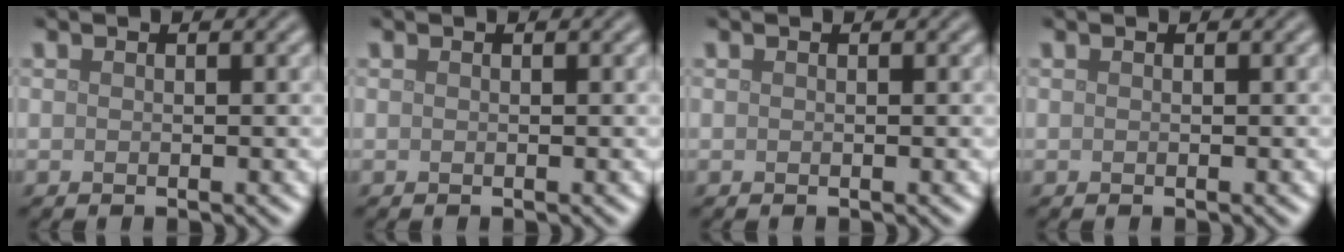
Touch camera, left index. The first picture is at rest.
{"total": 0.0}
{"total": 0.0}
{"total": 0.0}